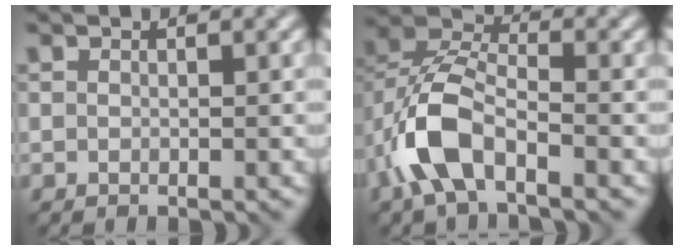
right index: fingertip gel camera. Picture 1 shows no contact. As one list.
[{"total": 7.1, "force": [-3.1, 3.7, 5.2], "torque": [-0.112, 0.004, -0.068]}]